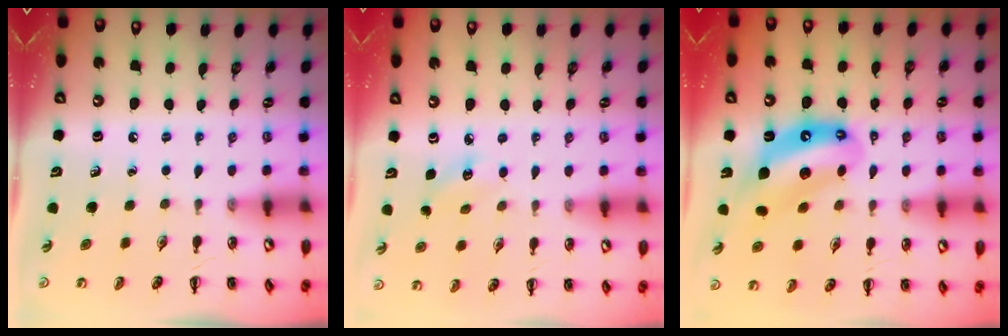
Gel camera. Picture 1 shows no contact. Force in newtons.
{"total": 3.2, "press": 3.1, "slide": 0.7}
{"total": 12.1, "press": 11.7, "slide": 3.1}